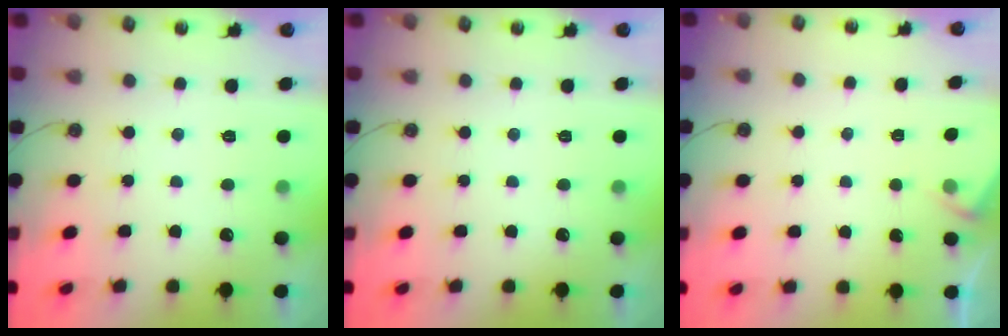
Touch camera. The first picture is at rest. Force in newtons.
{"total": 0.0}
{"total": 3.0, "press": 3.0, "slide": 0.4}